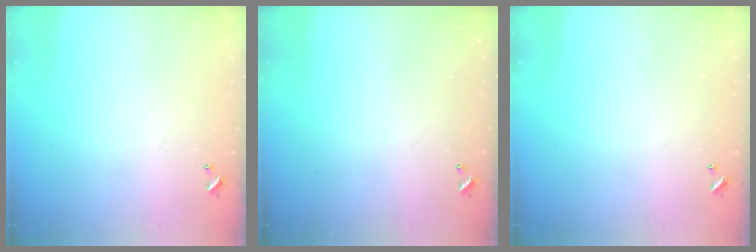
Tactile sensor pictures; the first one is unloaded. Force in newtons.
{"total": 0.0}
{"total": 0.0}